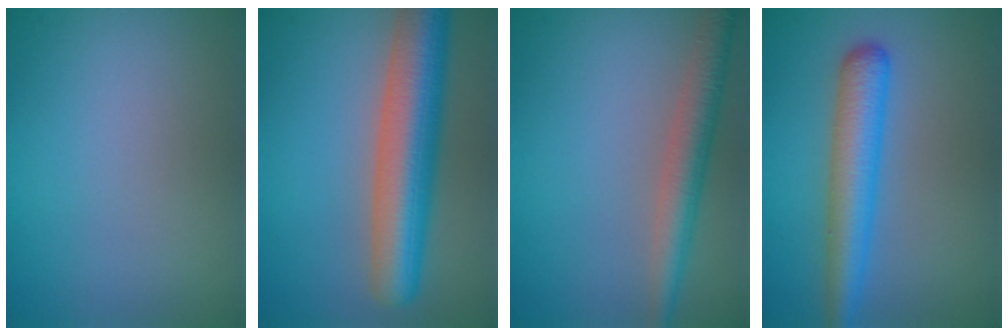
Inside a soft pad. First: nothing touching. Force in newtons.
{"total": 9.0, "press": 9.0, "slide": 0.3}
{"total": 4.1, "press": 4.1, "slide": 0.1}
{"total": 4.8, "press": 4.8, "slide": 0.2}